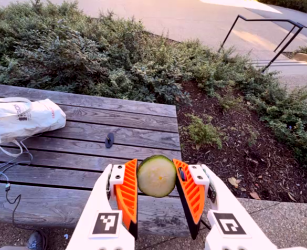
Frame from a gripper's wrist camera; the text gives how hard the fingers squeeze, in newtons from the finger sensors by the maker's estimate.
{"total": 11.6, "left": 11.6, "right": 11.5}